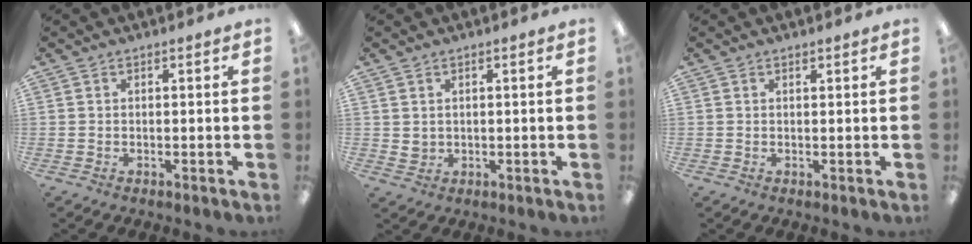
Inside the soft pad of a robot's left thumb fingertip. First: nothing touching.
{"total": 2.0, "force": [1.2, 1.5, 0.4], "torque": [-0.001, -0.002, 0.021]}
{"total": 0.6, "force": [0.5, 0.2, 0.2], "torque": [-0.004, -0.001, 0.010]}